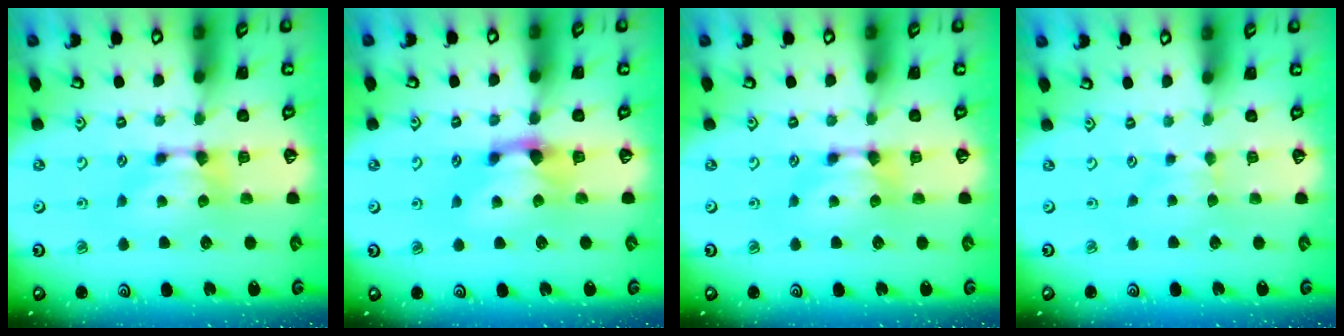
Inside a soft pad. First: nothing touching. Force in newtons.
{"total": 1.3, "press": 0.5, "slide": 1.2}
{"total": 0.0}
{"total": 1.9, "press": 1.8, "slide": 0.4}